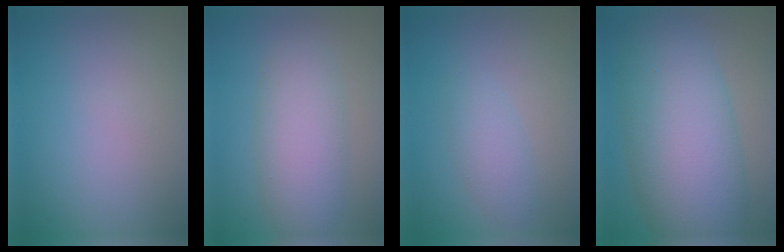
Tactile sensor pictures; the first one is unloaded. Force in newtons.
{"total": 5.2, "press": 5.2, "slide": 0.3}
{"total": 2.2, "press": 2.2, "slide": 0.1}
{"total": 11.3, "press": 11.3, "slide": 0.2}